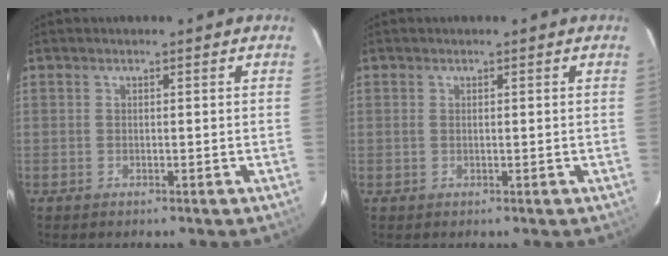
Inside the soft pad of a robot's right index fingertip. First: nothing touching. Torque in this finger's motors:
{"motor_torque": [-0.29, 0.20, -0.01, -0.01]}